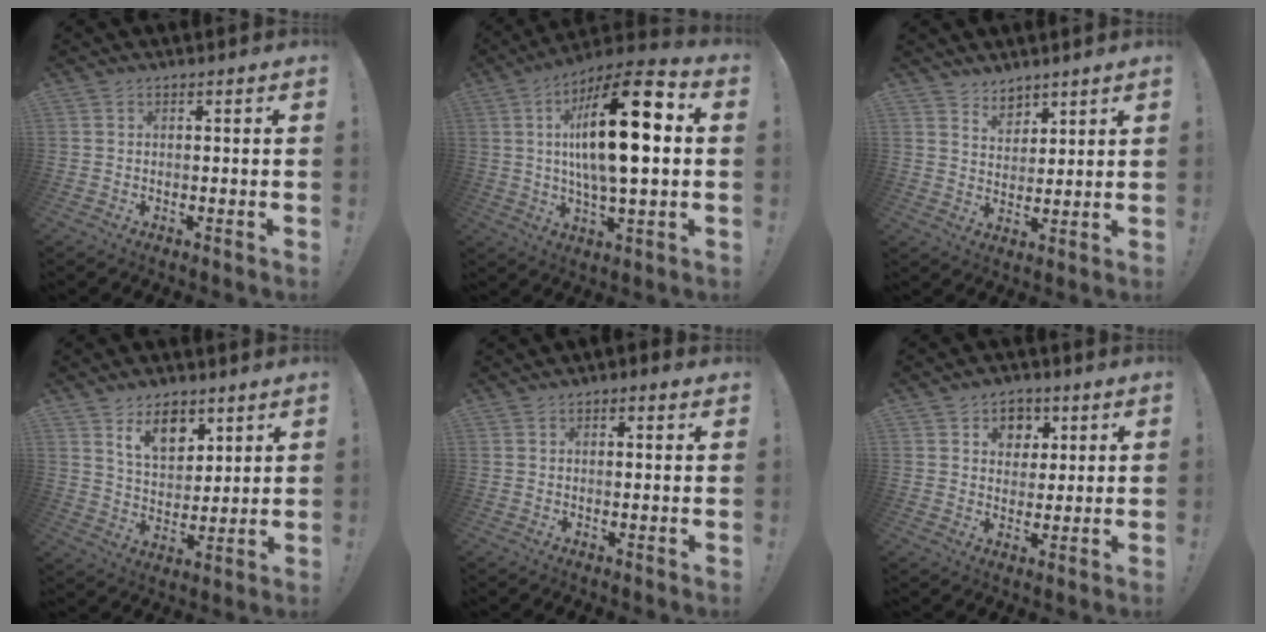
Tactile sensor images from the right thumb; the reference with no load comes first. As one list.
[{"total": 22.3, "force": [3.4, 7.0, 20.9], "torque": [-0.348, -0.008, 0.043]}, {"total": 6.1, "force": [4.7, 3.9, 0.2], "torque": [-0.001, -0.040, 0.090]}, {"total": 11.5, "force": [7.2, 7.3, 5.3], "torque": [-0.079, -0.037, 0.135]}, {"total": 1.2, "force": [0.4, 1.0, 0.4], "torque": [0.007, -0.003, 0.004]}, {"total": 7.6, "force": [2.8, 6.7, 2.3], "torque": [-0.020, -0.019, 0.053]}]